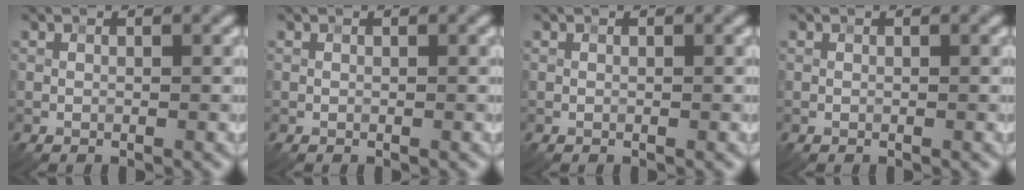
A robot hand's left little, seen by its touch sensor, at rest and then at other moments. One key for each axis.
{"total": 0.0}
{"total": 0.0}
{"total": 0.0}